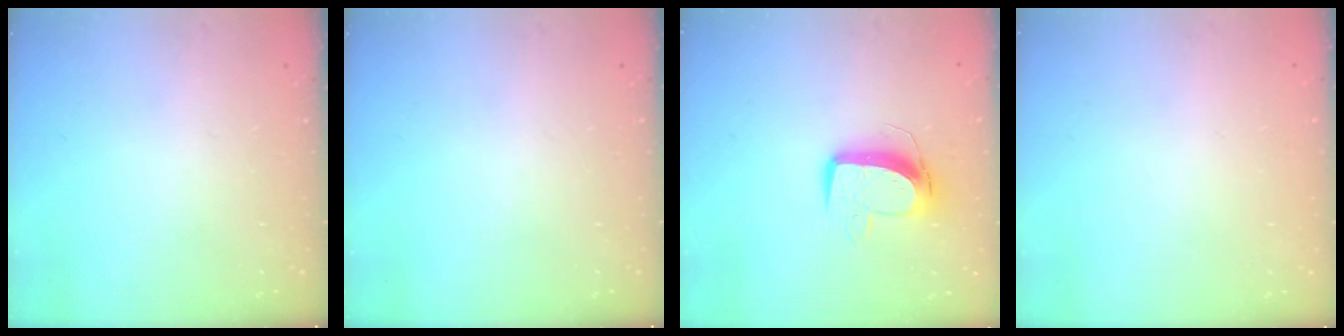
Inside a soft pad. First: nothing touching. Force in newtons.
{"total": 0.0}
{"total": 10.3, "press": 10.2, "slide": 1.1}
{"total": 0.0}